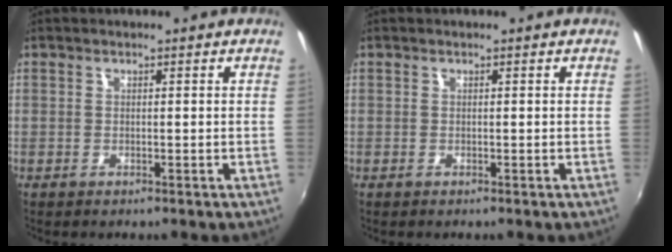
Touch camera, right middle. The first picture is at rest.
{"total": 0.0}